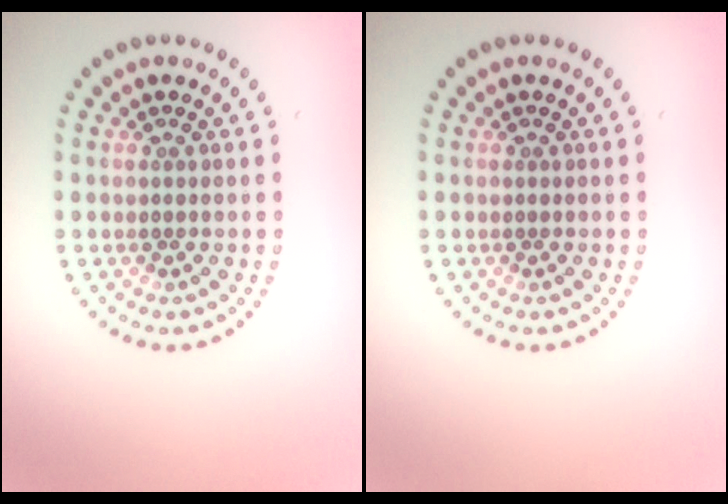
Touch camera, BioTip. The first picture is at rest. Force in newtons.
{"total": 0.0}